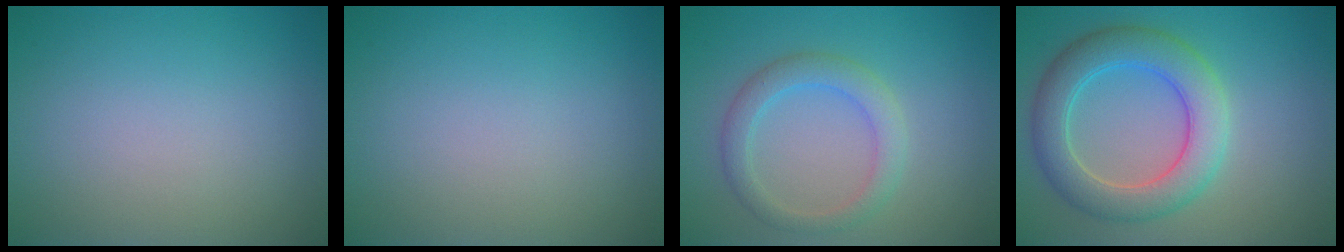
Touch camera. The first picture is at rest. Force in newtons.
{"total": 0.0}
{"total": 2.9, "press": 2.9, "slide": 0.2}
{"total": 5.8, "press": 5.8, "slide": 0.3}